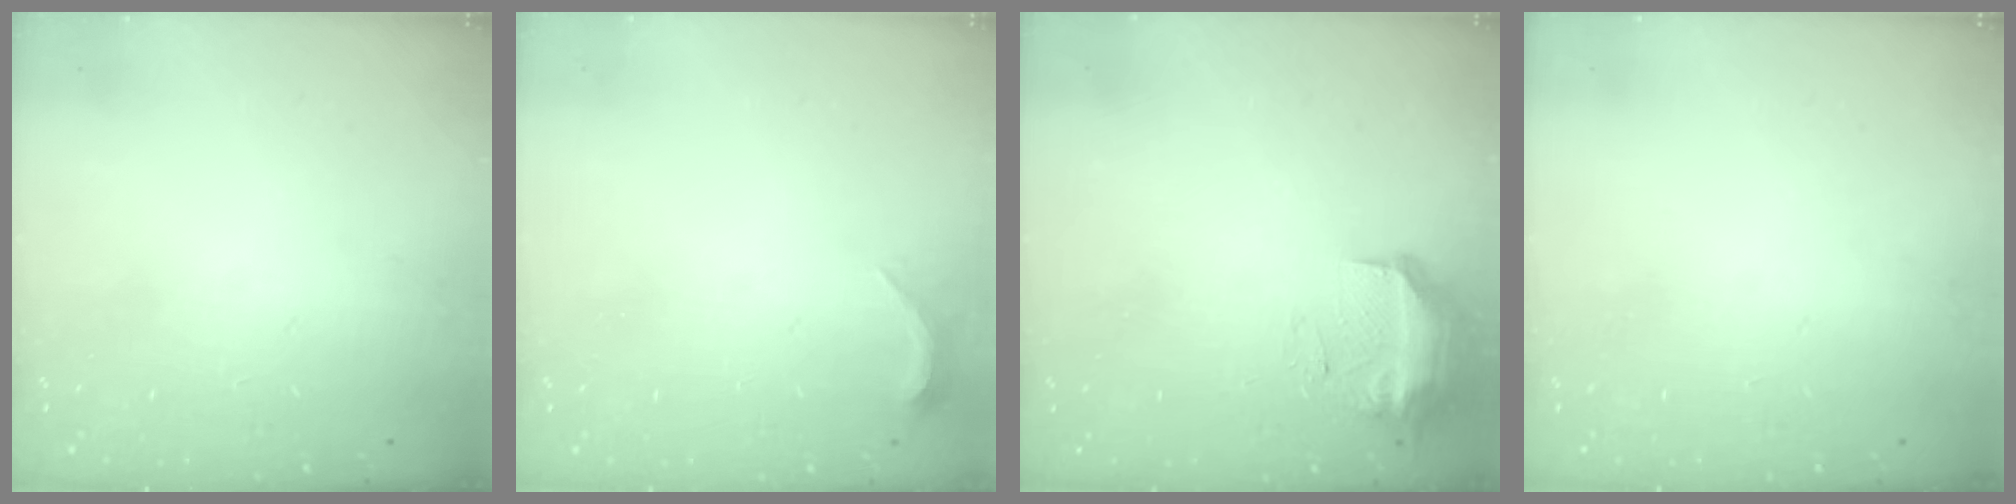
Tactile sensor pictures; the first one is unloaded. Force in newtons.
{"total": 3.5, "press": 3.4, "slide": 0.7}
{"total": 15.7, "press": 10.5, "slide": 11.7}
{"total": 0.0}